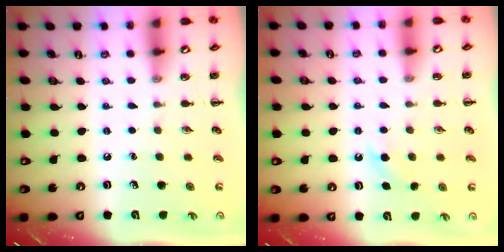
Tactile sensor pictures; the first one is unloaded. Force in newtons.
{"total": 3.5, "press": 3.4, "slide": 0.9}